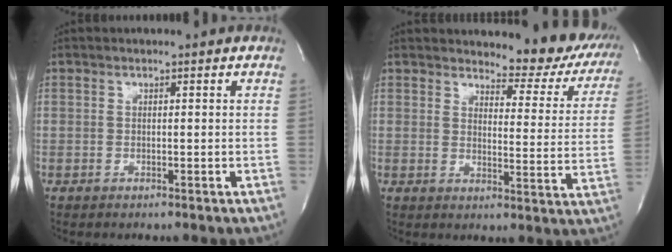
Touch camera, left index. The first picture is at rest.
{"total": 12.4, "force": [11.3, 3.7, 3.2], "torque": [-0.010, -0.043, 0.107]}